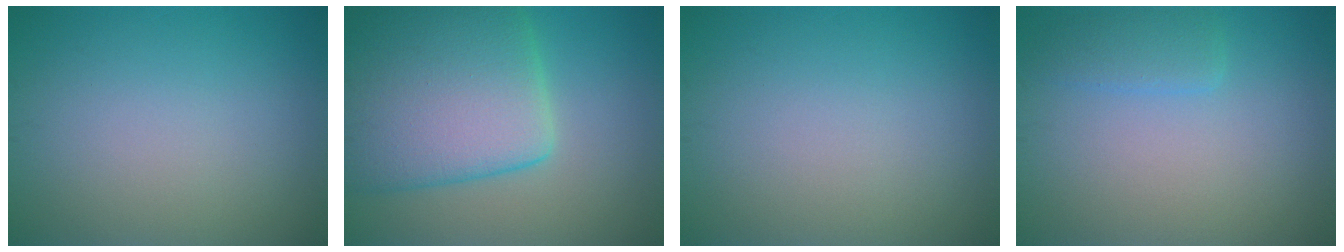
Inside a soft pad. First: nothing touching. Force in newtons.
{"total": 11.0, "press": 10.9, "slide": 0.7}
{"total": 0.0}
{"total": 1.8, "press": 1.8, "slide": 0.2}